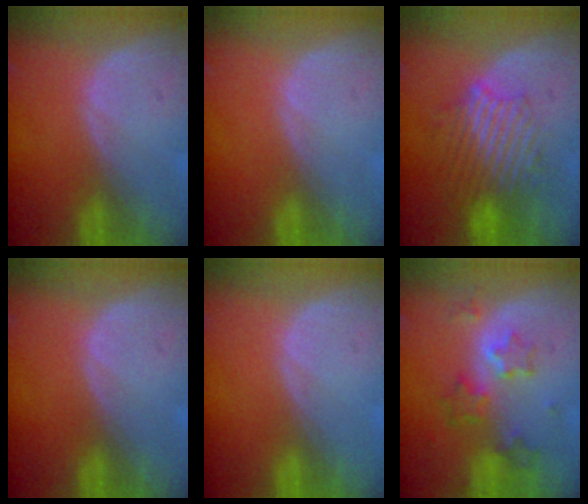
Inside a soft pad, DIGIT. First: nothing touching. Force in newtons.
{"total": 0.0}
{"total": 8.9, "press": 8.6, "slide": 2.4}
{"total": 0.0}
{"total": 0.0}
{"total": 6.6, "press": 6.0, "slide": 2.7}